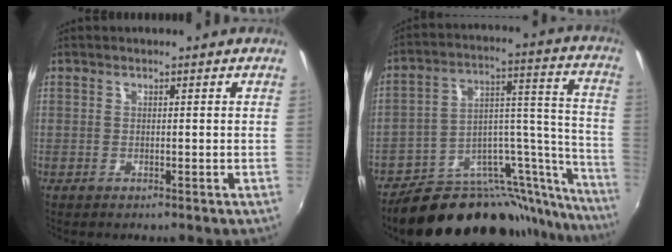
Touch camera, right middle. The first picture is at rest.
{"total": 26.3, "force": [-21.9, 9.0, 11.4], "torque": [-0.113, 0.046, -0.316]}